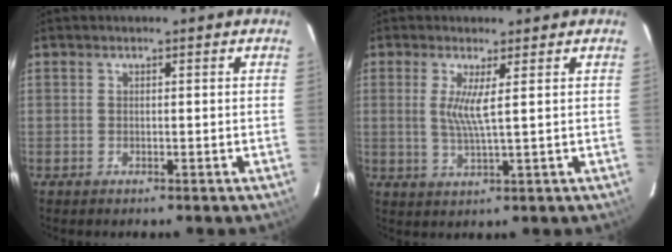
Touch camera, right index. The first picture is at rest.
{"total": 4.3, "force": [1.1, -0.3, 4.1], "torque": [-0.082, -0.009, 0.018]}